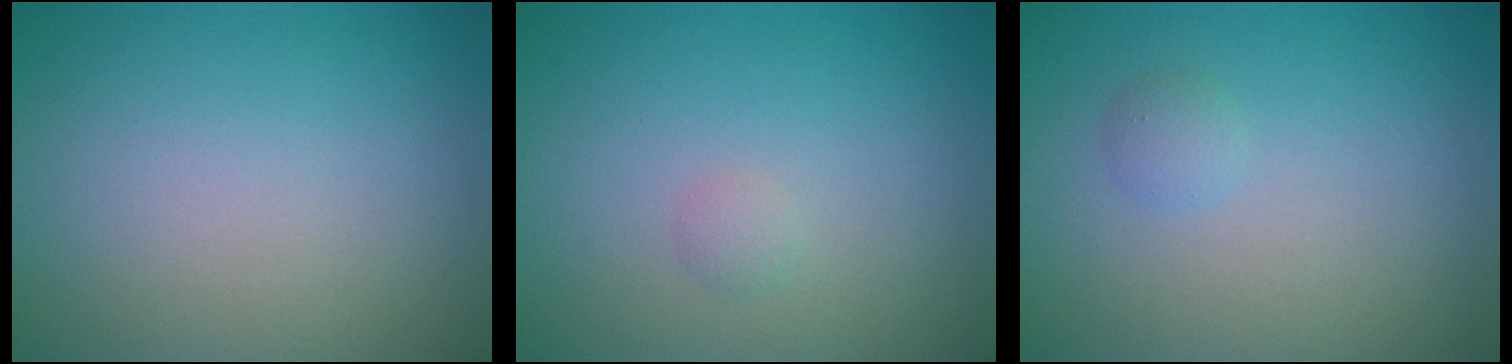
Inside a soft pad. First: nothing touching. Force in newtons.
{"total": 0.6, "press": 0.6, "slide": 0.1}
{"total": 0.9, "press": 0.9, "slide": 0.0}